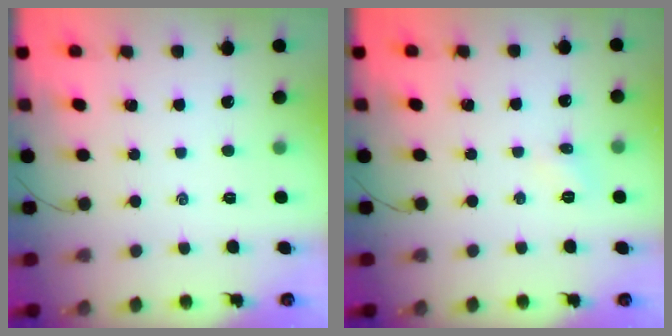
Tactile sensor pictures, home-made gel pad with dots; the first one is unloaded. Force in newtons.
{"total": 5.1, "press": 4.9, "slide": 1.6}